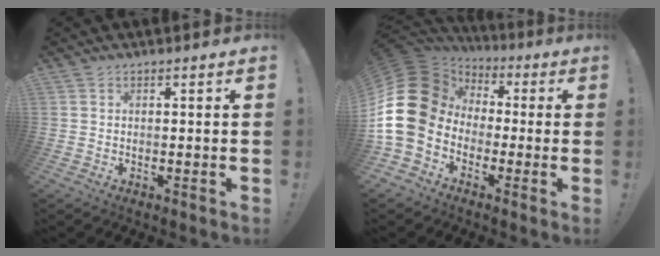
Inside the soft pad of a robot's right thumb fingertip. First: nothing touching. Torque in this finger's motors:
{"motor_torque": [2.68, 2.33, 1.82, -0.95, 0.52]}